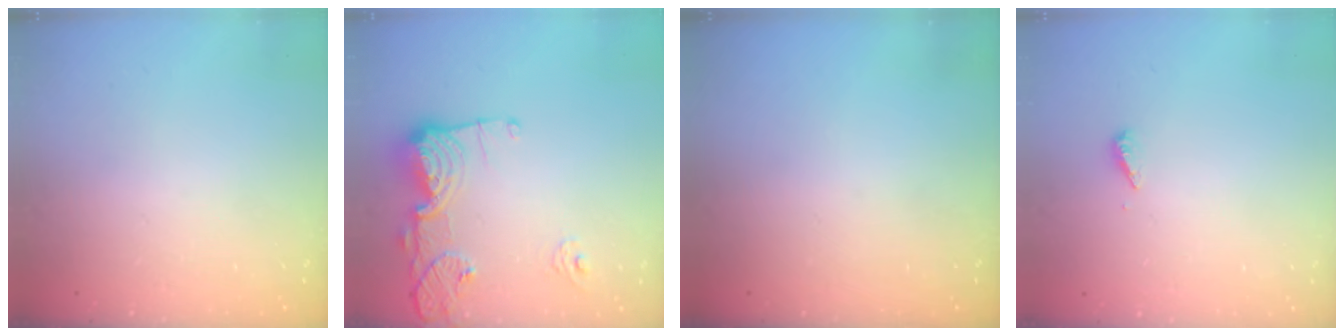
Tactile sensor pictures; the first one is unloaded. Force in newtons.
{"total": 15.9, "press": 15.9, "slide": 1.5}
{"total": 0.0}
{"total": 2.8, "press": 2.8, "slide": 0.2}